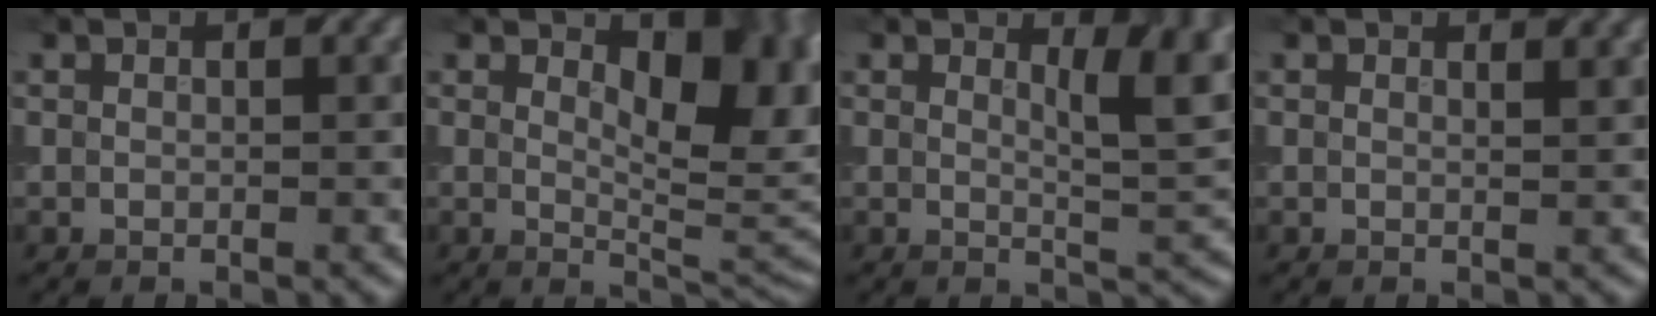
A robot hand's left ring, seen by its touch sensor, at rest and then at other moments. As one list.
[{"total": 7.8, "force": [1.6, 3.7, 6.7], "torque": [-0.097, -0.002, 0.034]}, {"total": 4.4, "force": [1.2, 1.3, 4.0], "torque": [-0.057, -0.004, 0.028]}, {"total": 0.9, "force": [0.7, 0.1, 0.5], "torque": [-0.011, -0.001, 0.012]}]